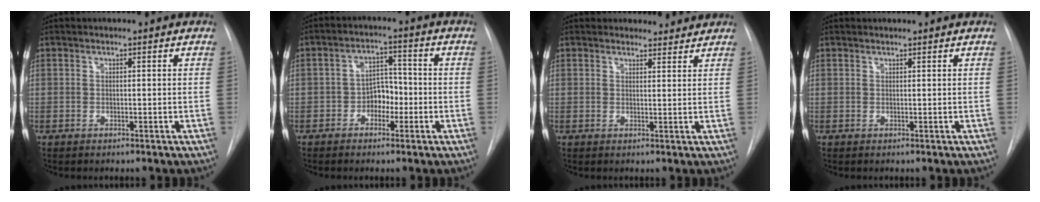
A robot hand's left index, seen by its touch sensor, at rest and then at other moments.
{"total": 4.5, "force": [-1.7, 2.9, 2.9], "torque": [-0.045, 0.014, -0.032]}
{"total": 3.9, "force": [3.7, 1.3, -0.2], "torque": [0.008, 0.001, 0.039]}
{"total": 0.6, "force": [0.6, 0.0, 0.0], "torque": [-0.007, 0.007, 0.013]}